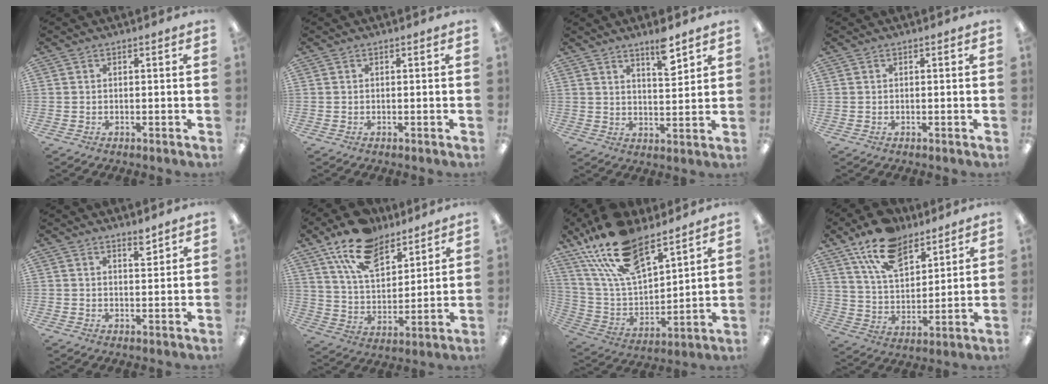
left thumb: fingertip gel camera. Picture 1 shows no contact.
{"total": 0.0}
{"total": 7.0, "force": [5.4, 1.7, 4.0], "torque": [-0.053, -0.037, 0.089]}
{"total": 0.0}
{"total": 3.2, "force": [2.8, 0.8, 1.5], "torque": [-0.010, -0.018, 0.045]}
{"total": 15.5, "force": [10.8, 8.0, 7.8], "torque": [-0.152, -0.043, 0.200]}
{"total": 21.0, "force": [14.9, 8.9, 11.9], "torque": [-0.255, -0.074, 0.266]}
{"total": 14.7, "force": [10.2, 7.5, 7.5], "torque": [-0.142, -0.040, 0.189]}